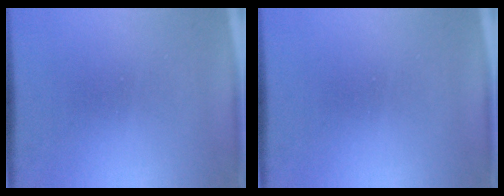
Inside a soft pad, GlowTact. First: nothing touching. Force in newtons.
{"total": 0.0}